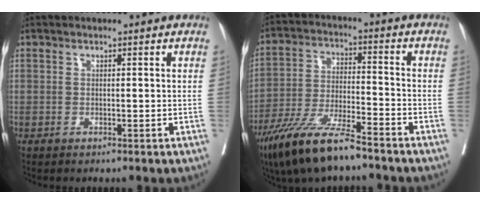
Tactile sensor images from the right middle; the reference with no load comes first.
{"total": 12.6, "force": [-9.4, 1.8, 8.2], "torque": [-0.158, -0.027, -0.172]}